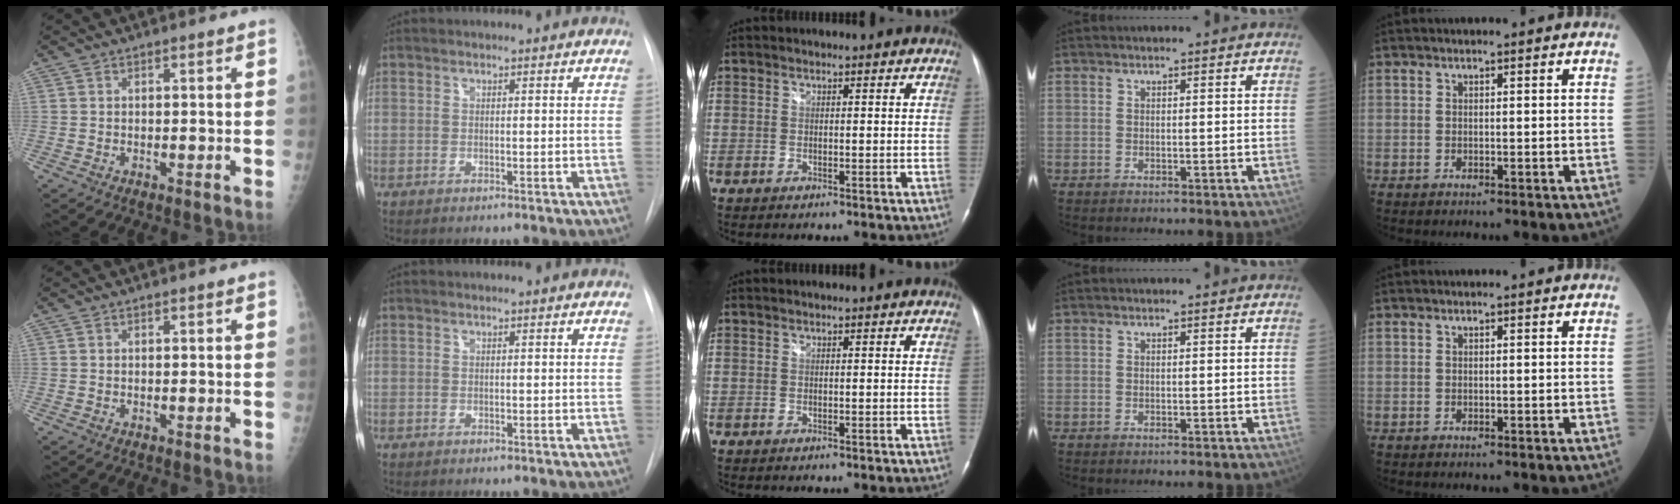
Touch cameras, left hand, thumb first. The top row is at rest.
{}